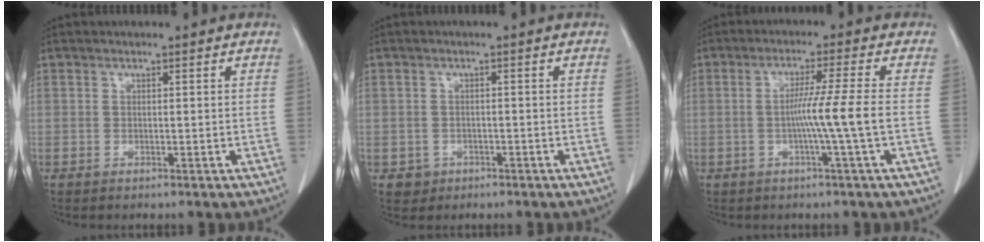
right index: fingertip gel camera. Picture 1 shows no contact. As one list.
[{"total": 2.3, "force": [-1.0, 2.0, 0.1], "torque": [0.002, 0.009, -0.013]}, {"total": 6.2, "force": [-1.1, -2.0, 5.8], "torque": [-0.099, -0.001, -0.018]}]